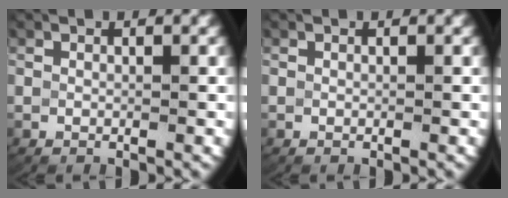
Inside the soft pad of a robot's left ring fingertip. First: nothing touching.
{"total": 0.0}